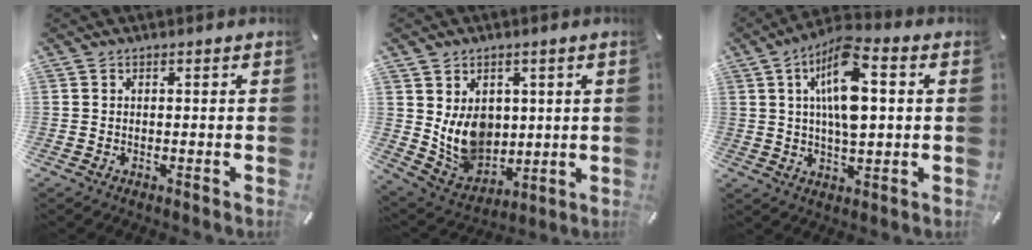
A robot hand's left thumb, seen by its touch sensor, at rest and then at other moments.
{"total": 10.8, "force": [2.7, 9.0, 5.4], "torque": [-0.103, -0.022, 0.059]}
{"total": 13.2, "force": [2.9, 5.3, 11.7], "torque": [-0.220, 0.000, 0.048]}